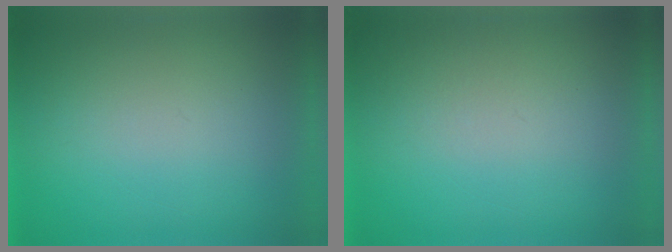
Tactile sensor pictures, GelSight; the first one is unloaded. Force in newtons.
{"total": 1.8}